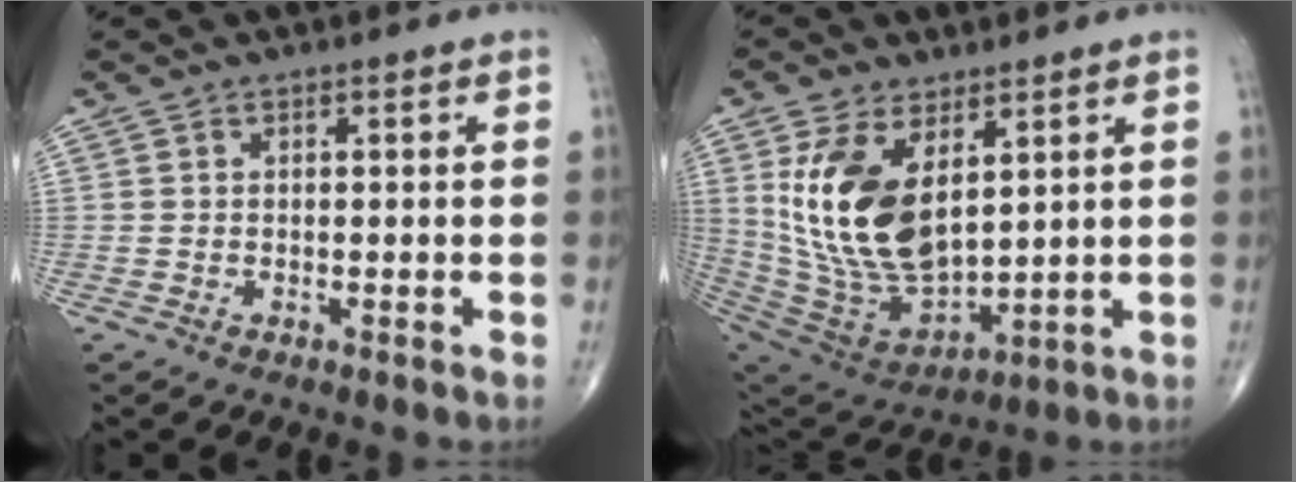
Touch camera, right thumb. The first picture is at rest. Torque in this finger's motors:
{"motor_torque": [-0.93, 2.15, 0.26, -0.06, 0.28]}